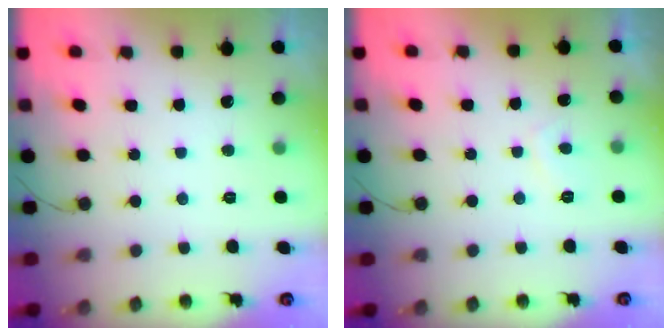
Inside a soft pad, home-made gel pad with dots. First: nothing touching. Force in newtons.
{"total": 1.4, "press": 1.2, "slide": 0.7}